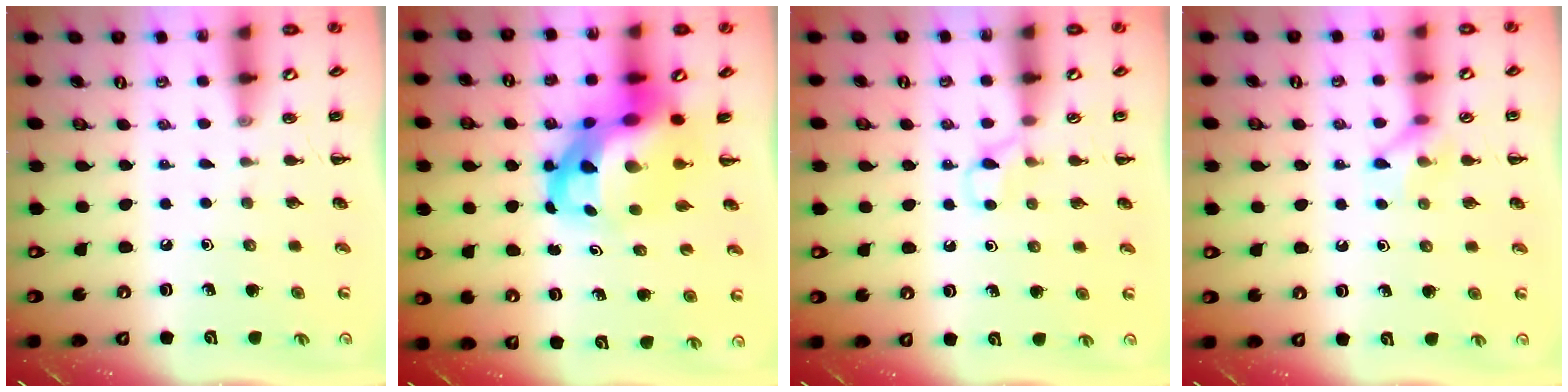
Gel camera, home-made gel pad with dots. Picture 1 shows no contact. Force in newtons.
{"total": 11.8, "press": 11.3, "slide": 3.2}
{"total": 4.7, "press": 4.4, "slide": 1.4}
{"total": 7.4, "press": 7.4, "slide": 0.5}